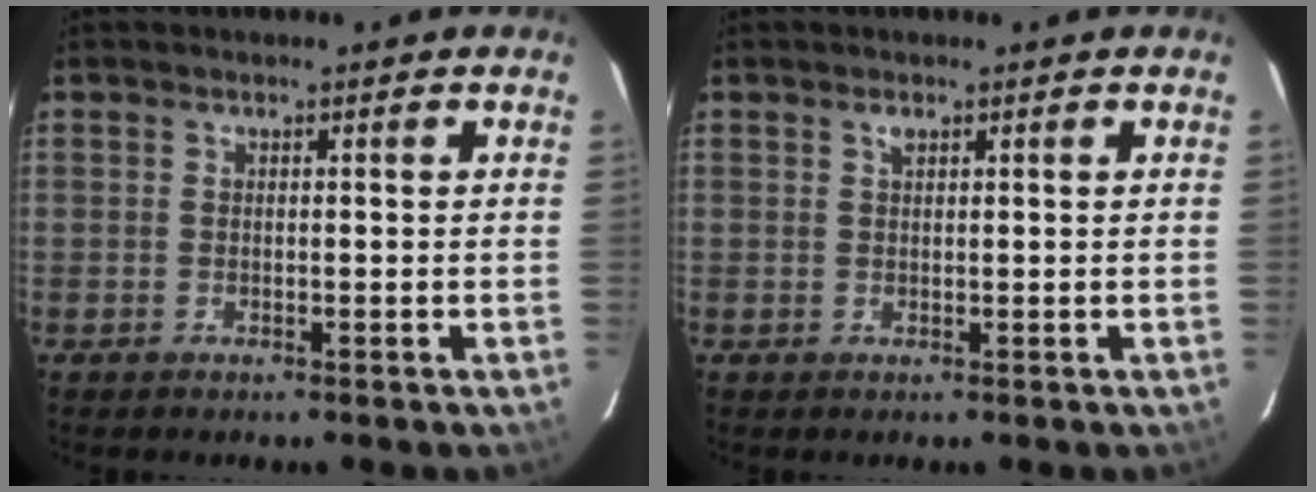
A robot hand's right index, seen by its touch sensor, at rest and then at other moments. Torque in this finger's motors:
{"motor_torque": [-0.07, 0.08, 0.01, 0.02]}